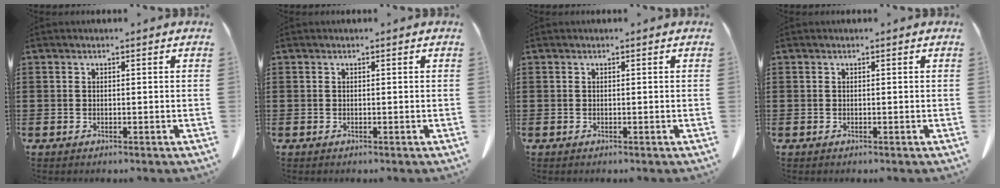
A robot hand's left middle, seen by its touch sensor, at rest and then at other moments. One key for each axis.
{"total": 0.0}
{"total": 0.0}
{"total": 0.0}